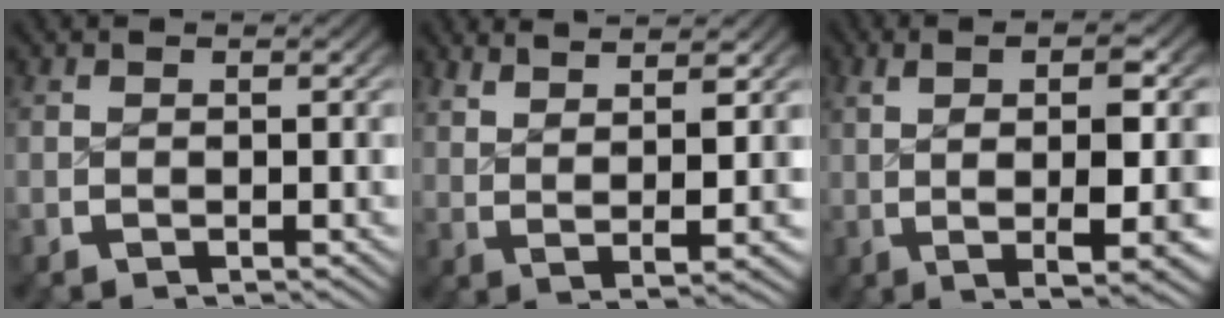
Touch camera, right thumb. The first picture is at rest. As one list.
[{"total": 5.5, "force": [3.1, 1.4, 4.3], "torque": [-0.065, -0.001, 0.062]}, {"total": 10.5, "force": [0.2, 3.4, 9.9], "torque": [-0.142, -0.004, 0.014]}]